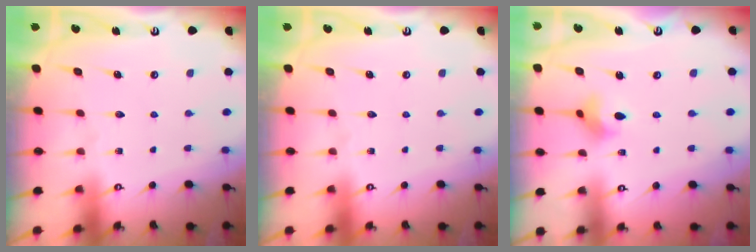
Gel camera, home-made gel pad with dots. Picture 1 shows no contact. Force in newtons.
{"total": 0.0}
{"total": 3.4, "press": 3.4, "slide": 0.6}